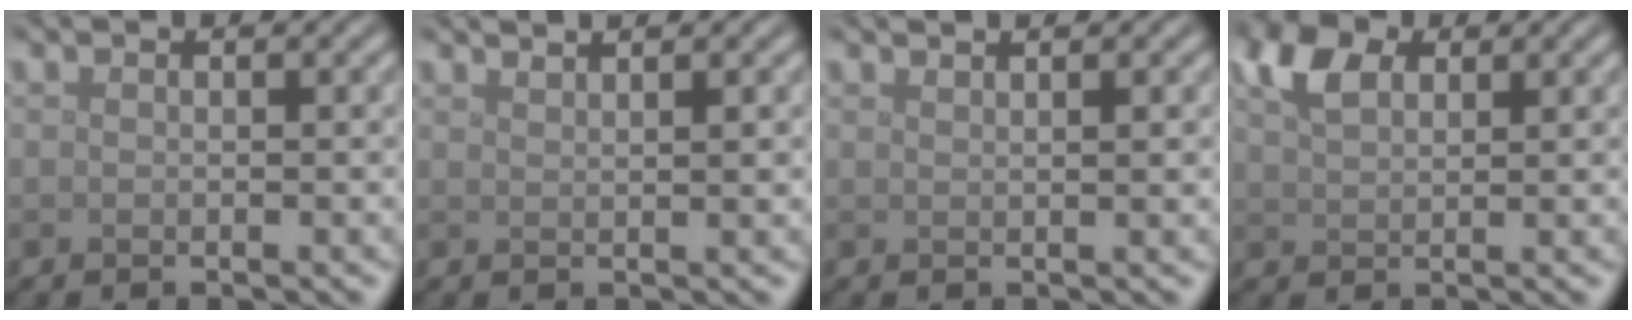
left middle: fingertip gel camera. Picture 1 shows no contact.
{"total": 1.9, "force": [1.5, 0.5, 1.1], "torque": [0.001, 0.001, 0.011]}
{"total": 1.3, "force": [1.0, 0.3, 0.8], "torque": [-0.004, 0.000, 0.009]}
{"total": 3.8, "force": [2.1, 2.2, 2.2], "torque": [-0.057, 0.008, 0.041]}